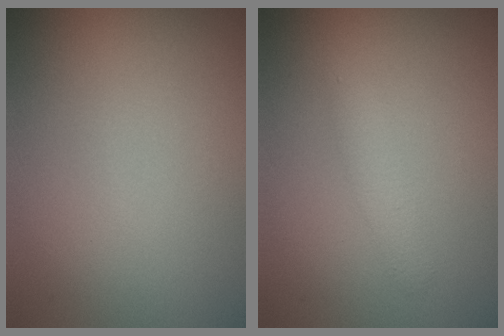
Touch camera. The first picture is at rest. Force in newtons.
{"total": 1.5, "press": 1.5, "slide": 0.0}